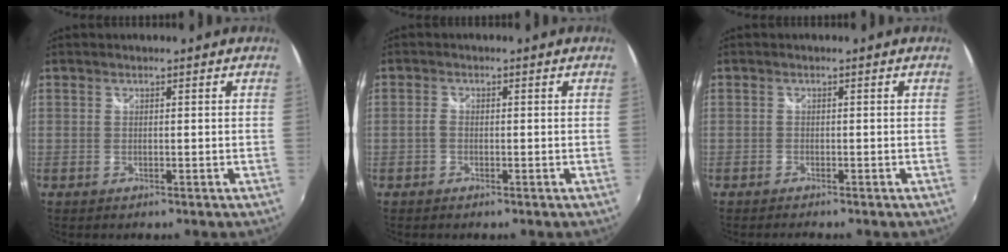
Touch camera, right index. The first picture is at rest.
{"total": 1.2, "force": [-0.7, 0.8, 0.6], "torque": [-0.013, 0.001, -0.016]}
{"total": 1.4, "force": [-1.4, 0.2, 0.4], "torque": [-0.014, -0.009, -0.027]}